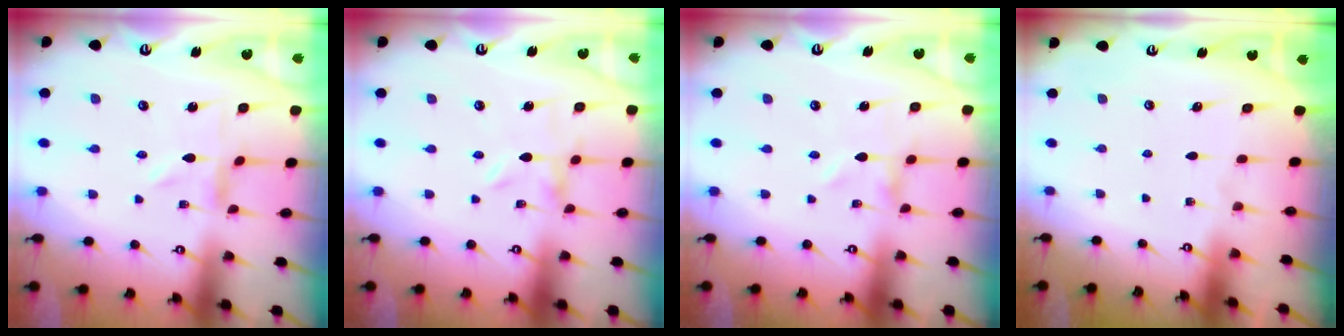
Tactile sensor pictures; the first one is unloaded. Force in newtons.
{"total": 0.0}
{"total": 0.0}
{"total": 0.0}